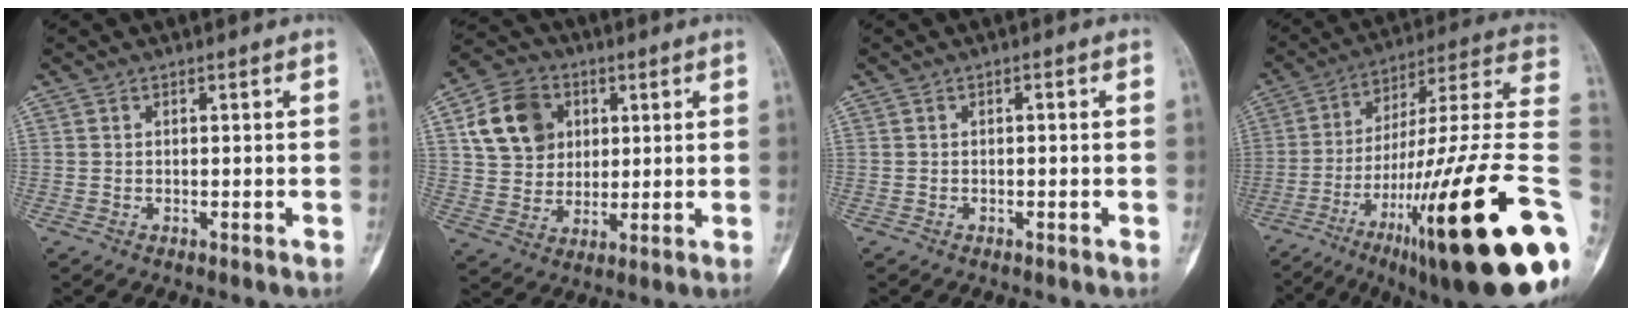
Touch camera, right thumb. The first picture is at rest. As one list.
[{"total": 12.5, "force": [3.9, 10.2, 6.2], "torque": [-0.087, -0.002, 0.071]}, {"total": 0.5, "force": [-0.1, 0.3, 0.4], "torque": [-0.003, 0.003, -0.004]}, {"total": 34.3, "force": [-11.0, 6.1, 31.9], "torque": [-0.427, 0.043, -0.176]}]